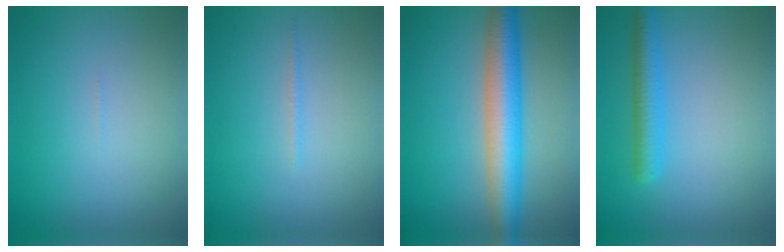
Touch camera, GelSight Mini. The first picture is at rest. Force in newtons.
{"total": 0.6, "press": 0.6, "slide": 0.1}
{"total": 6.9, "press": 6.8, "slide": 0.3}
{"total": 2.9, "press": 2.9, "slide": 0.2}